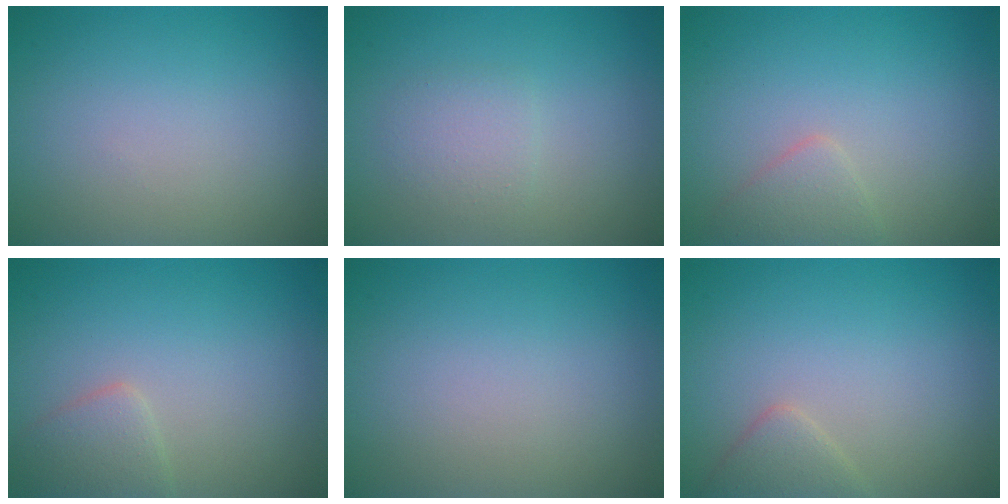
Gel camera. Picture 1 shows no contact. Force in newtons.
{"total": 1.9, "press": 1.9, "slide": 0.0}
{"total": 1.7, "press": 1.7, "slide": 0.1}
{"total": 2.1, "press": 2.1, "slide": 0.1}
{"total": 0.0}
{"total": 1.9, "press": 1.9, "slide": 0.1}